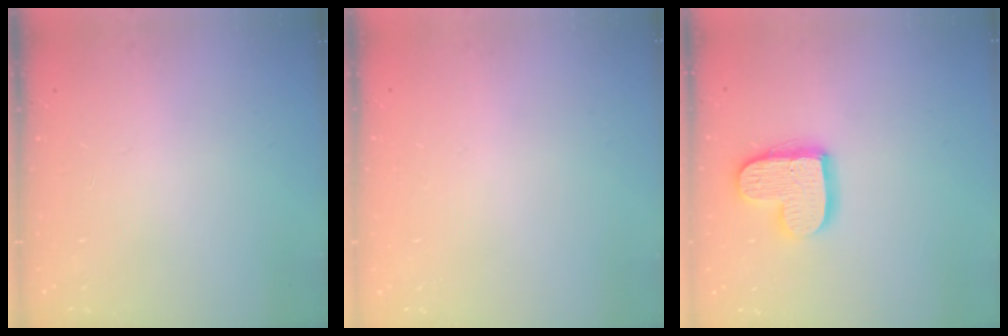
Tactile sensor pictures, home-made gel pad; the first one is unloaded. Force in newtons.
{"total": 0.0}
{"total": 13.0, "press": 13.0, "slide": 0.8}